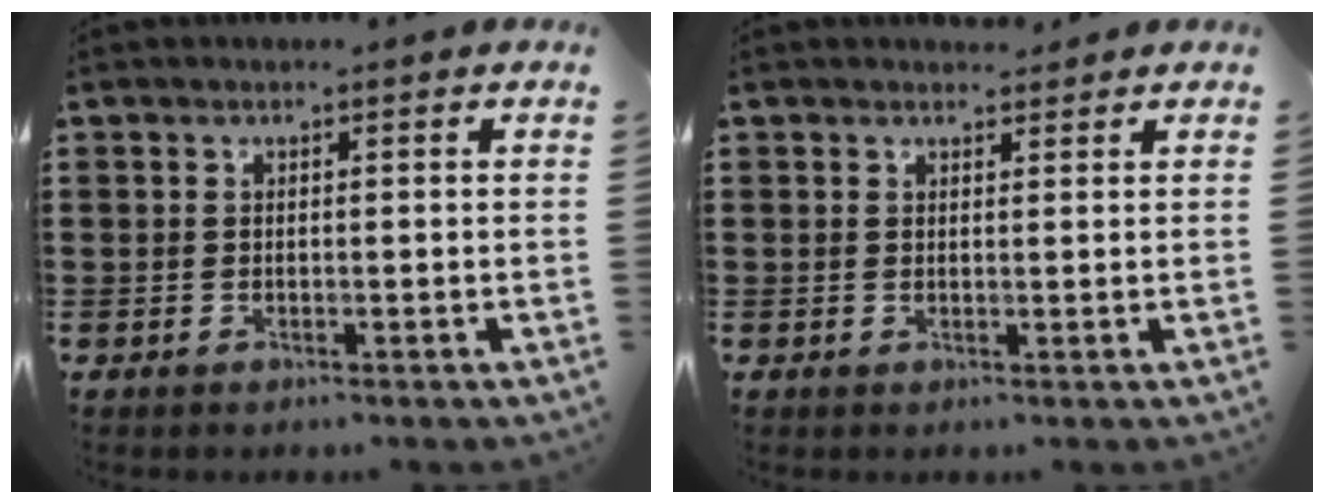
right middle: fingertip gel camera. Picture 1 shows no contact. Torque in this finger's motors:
{"motor_torque": [0.12, -0.13, 0.01, 0.00]}